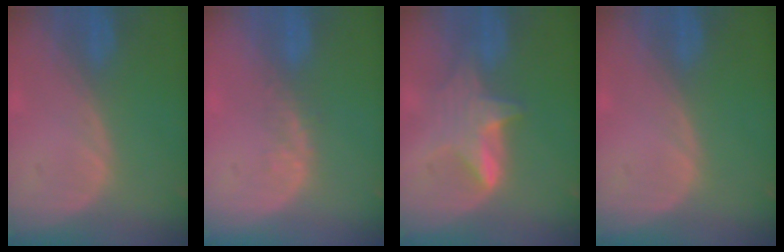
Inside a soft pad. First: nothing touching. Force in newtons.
{"total": 2.2, "press": 1.6, "slide": 1.5}
{"total": 5.4, "press": 5.4, "slide": 0.6}
{"total": 0.0}